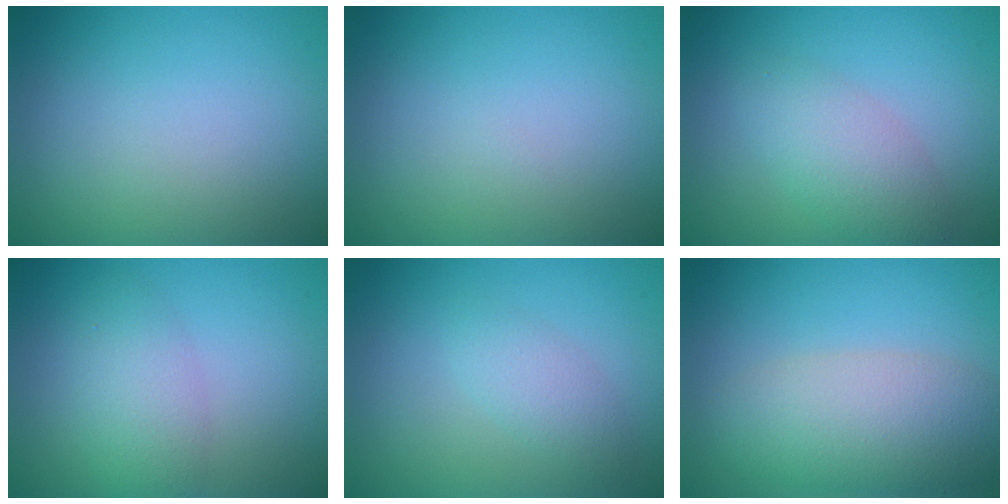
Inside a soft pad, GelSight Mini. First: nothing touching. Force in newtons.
{"total": 0.0}
{"total": 3.4, "press": 3.4, "slide": 0.3}
{"total": 3.2, "press": 3.2, "slide": 0.2}
{"total": 1.9, "press": 1.9, "slide": 0.1}
{"total": 5.6, "press": 5.6, "slide": 0.3}